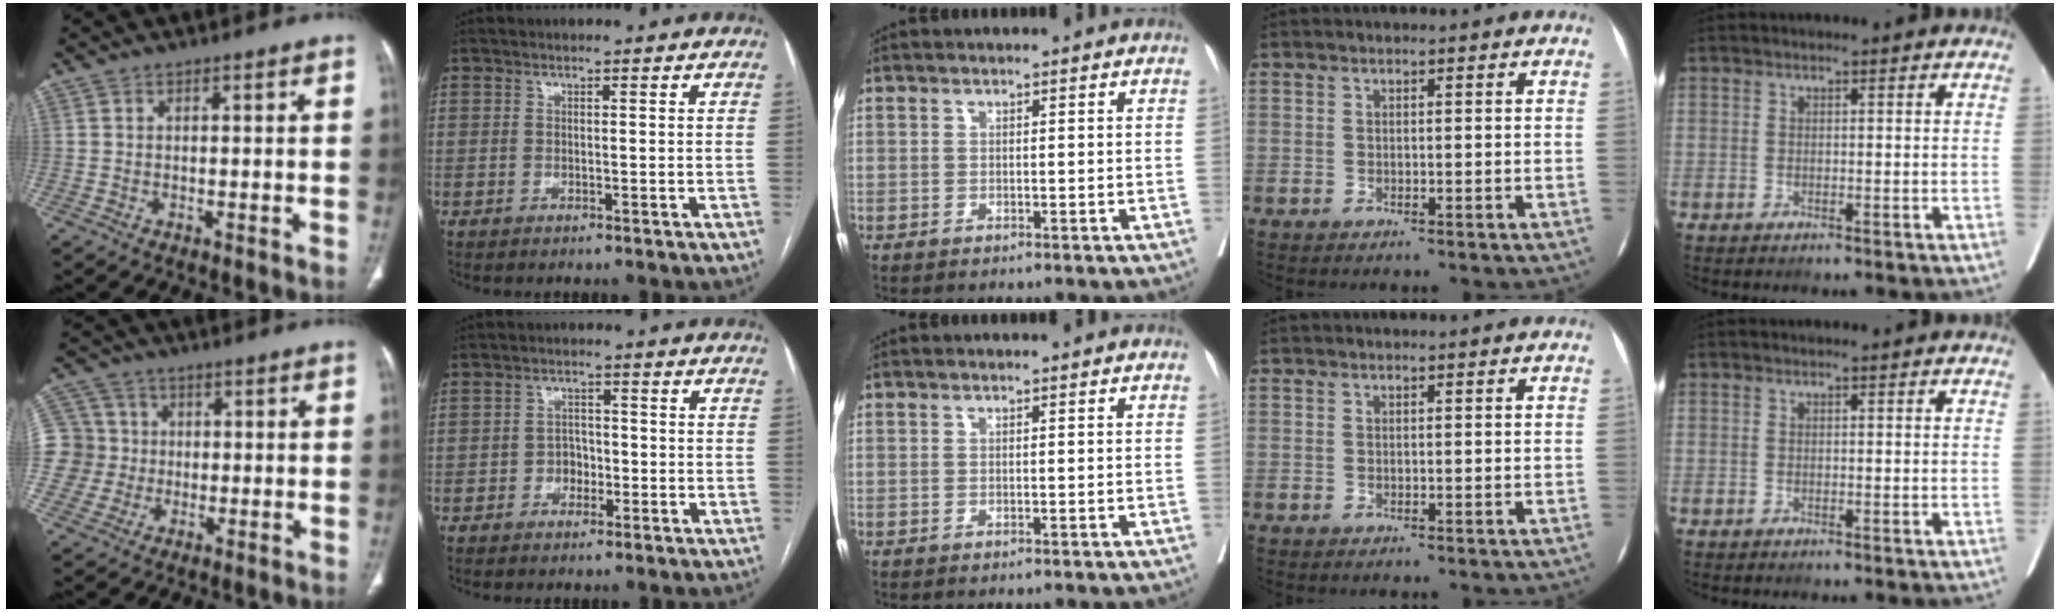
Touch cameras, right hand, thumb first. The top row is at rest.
{"thumb": {"total": 9.9, "force": [-0.7, 9.8, 1.5], "torque": [-0.013, 0.025, -0.012]}, "index": {"total": 2.8, "force": [-1.0, 2.2, 1.4], "torque": [-0.013, 0.009, -0.018]}}